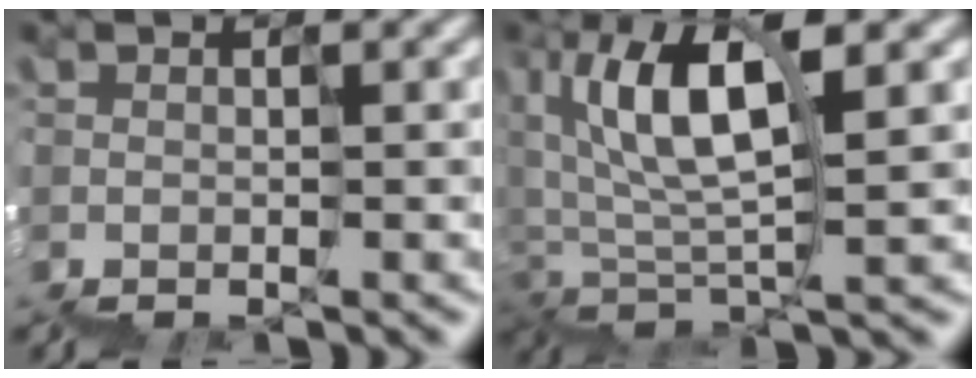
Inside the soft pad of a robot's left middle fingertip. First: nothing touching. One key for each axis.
{"total": 7.2, "fx": 2.5, "fy": 2.5, "fz": 6.2, "tx": -0.105, "ty": 0.021, "tz": 0.043}